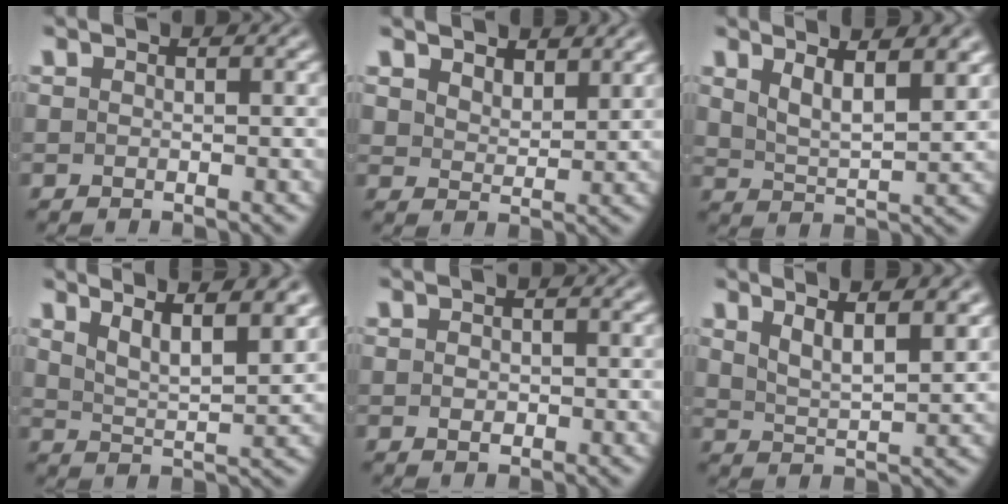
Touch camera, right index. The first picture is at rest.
{"total": 2.9, "force": [2.8, 0.4, 0.7], "torque": [-0.008, -0.011, 0.056]}
{"total": 4.4, "force": [2.1, 2.2, 3.1], "torque": [-0.048, -0.007, 0.032]}
{"total": 5.4, "force": [3.1, 2.3, 3.8], "torque": [-0.052, -0.003, 0.046]}
{"total": 0.7, "force": [-0.3, 0.3, 0.6], "torque": [-0.013, -0.011, 0.003]}
{"total": 4.2, "force": [2.3, 1.8, 3.0], "torque": [-0.040, -0.001, 0.034]}